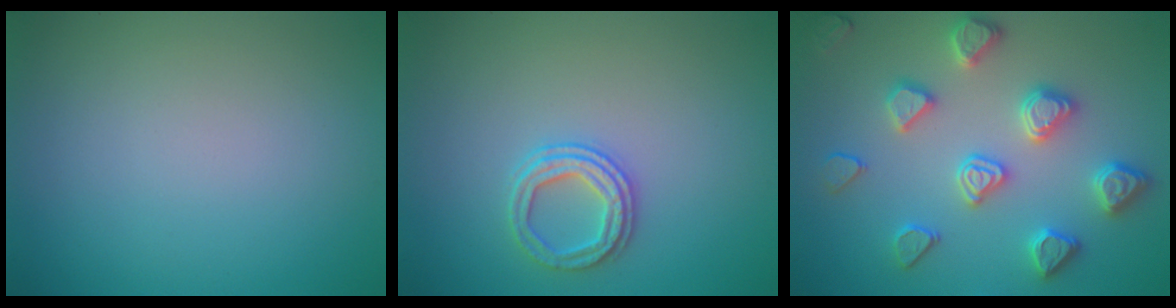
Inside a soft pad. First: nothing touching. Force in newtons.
{"total": 2.5, "press": 2.4, "slide": 0.6}
{"total": 4.4, "press": 4.3, "slide": 0.7}